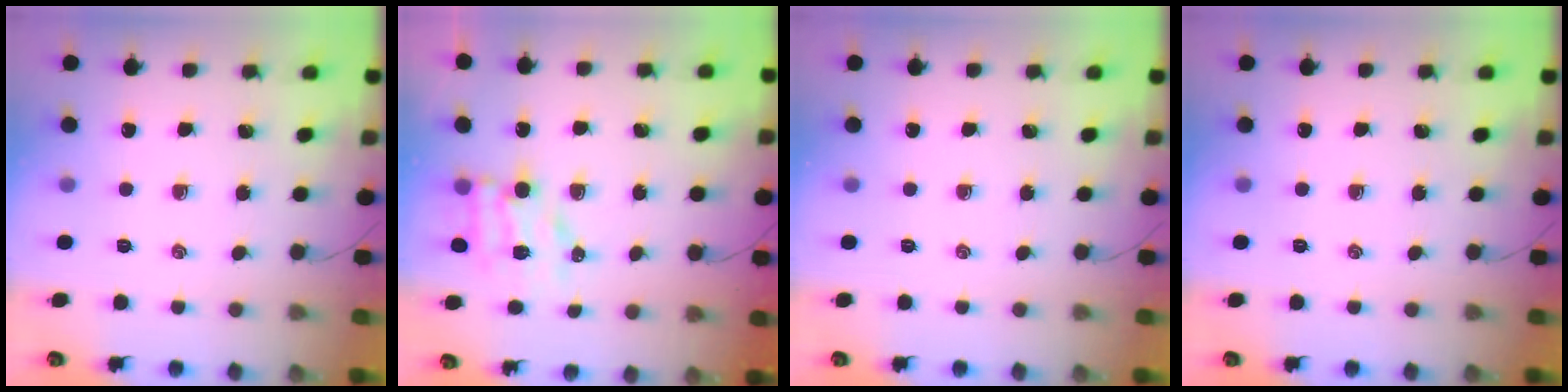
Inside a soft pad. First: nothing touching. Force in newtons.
{"total": 7.3, "press": 7.2, "slide": 0.8}
{"total": 0.0}
{"total": 0.0}